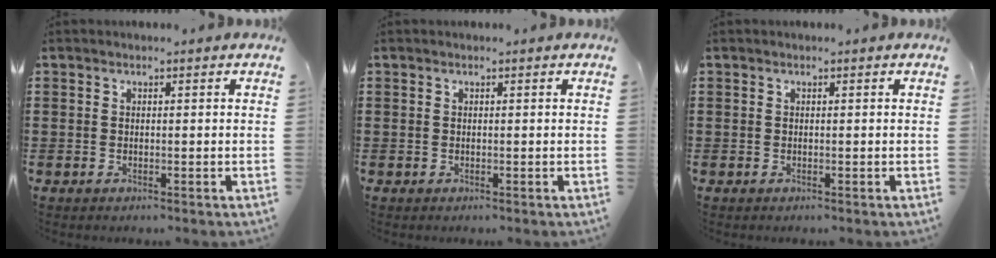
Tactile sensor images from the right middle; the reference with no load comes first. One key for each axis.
{"total": 0.0}
{"total": 0.0}